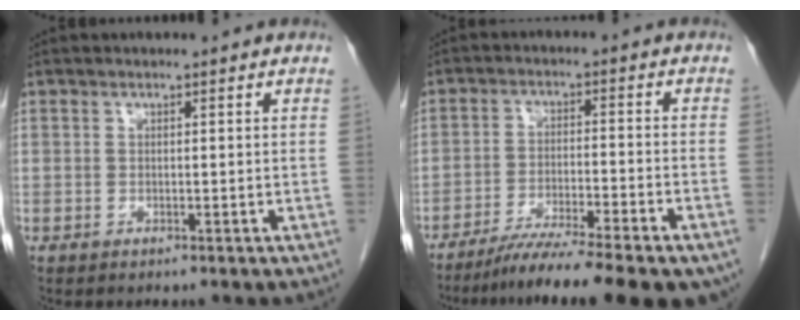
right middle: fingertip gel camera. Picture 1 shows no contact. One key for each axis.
{"total": 14.2, "fx": -11.0, "fy": 0.5, "fz": 8.9, "tx": -0.127, "ty": -0.028, "tz": -0.172}